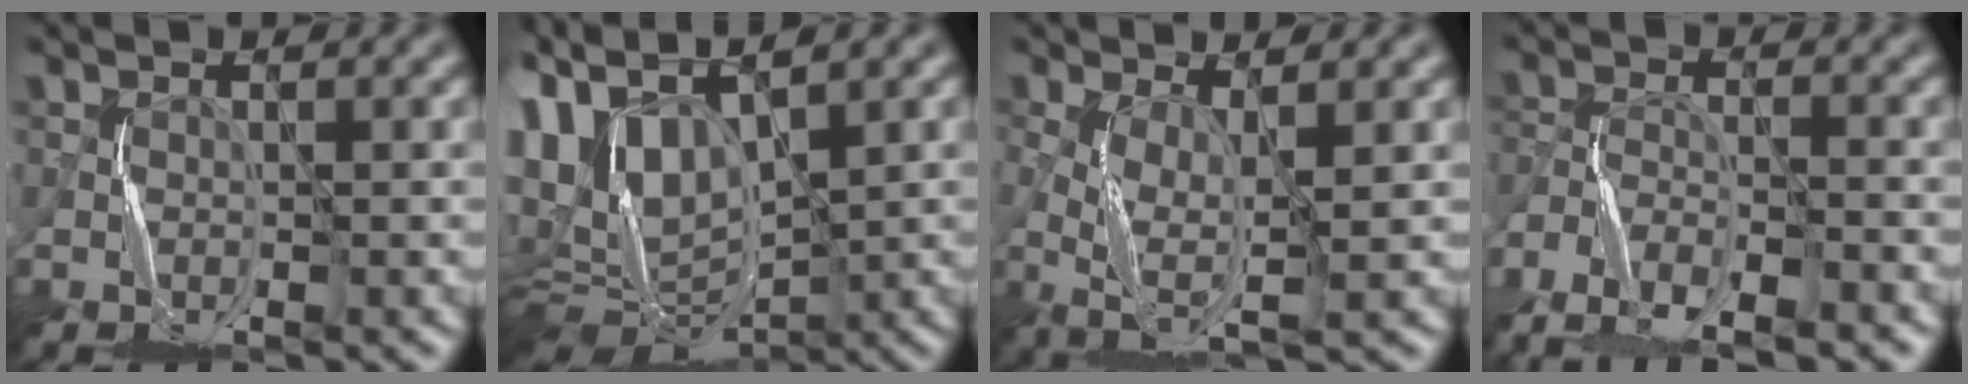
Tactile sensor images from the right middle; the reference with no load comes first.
{"total": 10.5, "force": [2.7, 6.3, 8.0], "torque": [-0.172, 0.009, 0.068]}
{"total": 3.7, "force": [-0.3, 1.1, 3.5], "torque": [-0.079, -0.006, -0.005]}
{"total": 7.8, "force": [-7.1, 1.7, 2.6], "torque": [-0.045, -0.012, -0.125]}